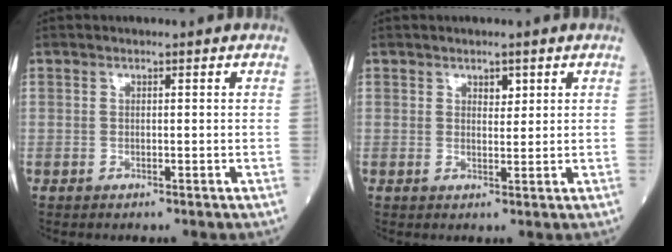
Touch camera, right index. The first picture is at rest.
{"total": 1.9, "force": [1.3, 1.0, 1.0], "torque": [-0.010, 0.004, 0.023]}